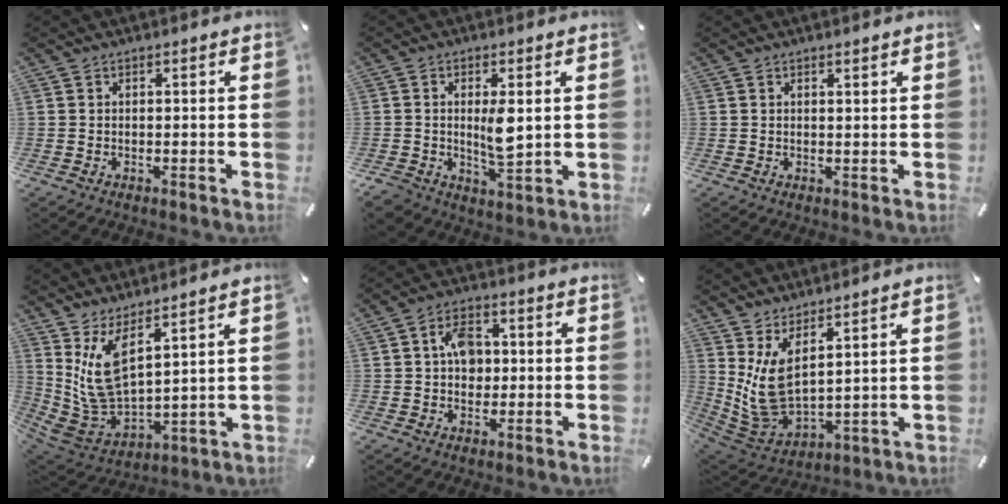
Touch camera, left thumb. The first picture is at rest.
{"total": 7.3, "force": [0.8, 4.0, 6.1], "torque": [-0.104, -0.010, 0.010]}
{"total": 0.9, "force": [0.8, 0.0, 0.3], "torque": [-0.005, -0.003, 0.016]}
{"total": 11.1, "force": [5.1, 6.0, 7.8], "torque": [-0.189, -0.044, 0.104]}
{"total": 7.1, "force": [0.5, 5.3, 4.7], "torque": [-0.068, 0.006, 0.008]}
{"total": 9.0, "force": [3.9, 4.9, 6.5], "torque": [-0.166, -0.039, 0.078]}